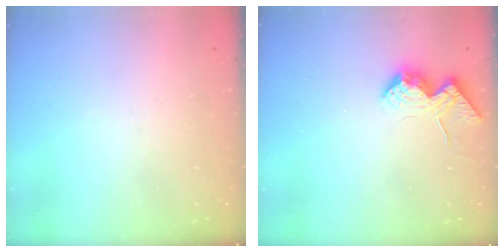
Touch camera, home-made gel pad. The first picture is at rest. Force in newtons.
{"total": 16.7, "press": 16.7, "slide": 0.5}